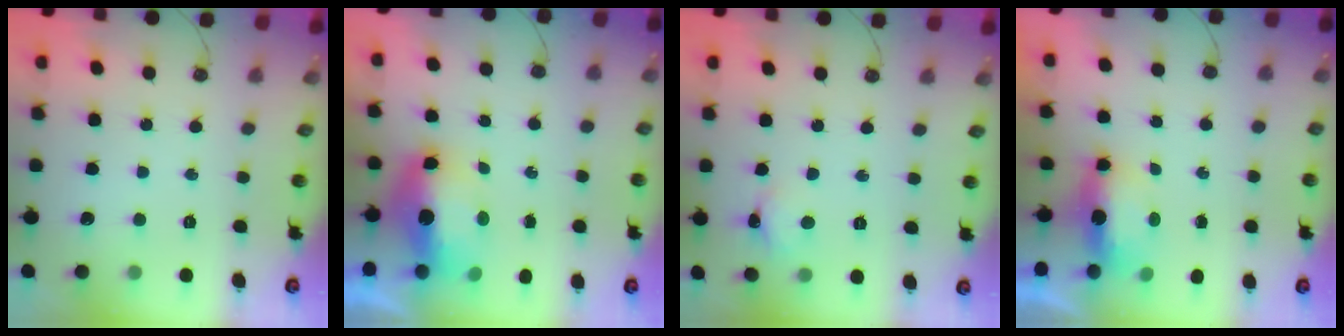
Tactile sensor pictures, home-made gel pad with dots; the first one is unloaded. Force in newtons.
{"total": 8.6, "press": 8.5, "slide": 1.1}
{"total": 3.2, "press": 3.2, "slide": 0.5}
{"total": 12.3, "press": 7.4, "slide": 9.8}